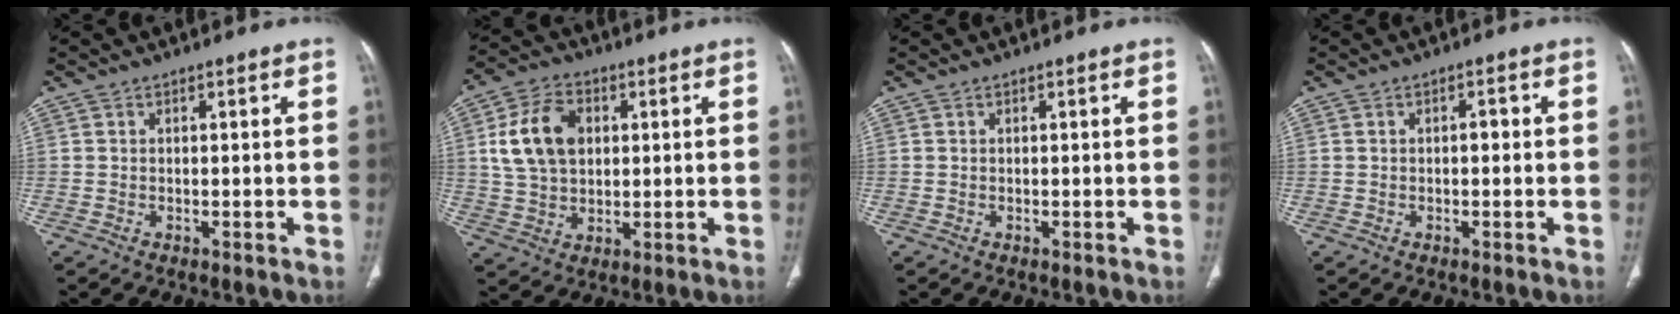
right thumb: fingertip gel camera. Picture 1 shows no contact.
{"total": 12.1, "force": [2.7, 8.4, 8.4], "torque": [-0.143, 0.006, 0.049]}
{"total": 0.0}
{"total": 1.4, "force": [-0.1, 0.8, 1.1], "torque": [-0.012, 0.005, -0.005]}